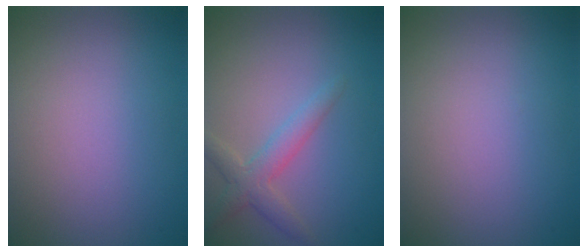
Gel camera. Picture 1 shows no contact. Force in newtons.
{"total": 2.5, "press": 2.5, "slide": 0.2}
{"total": 0.0}